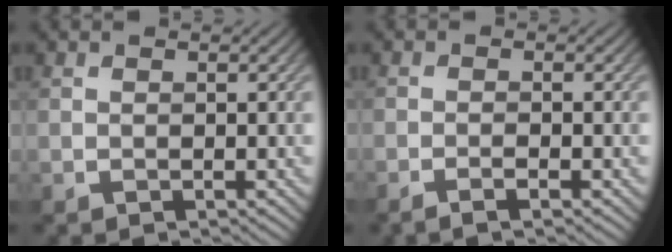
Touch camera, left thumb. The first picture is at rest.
{"total": 1.7, "force": [-1.2, 0.2, 1.2], "torque": [-0.021, 0.004, -0.027]}